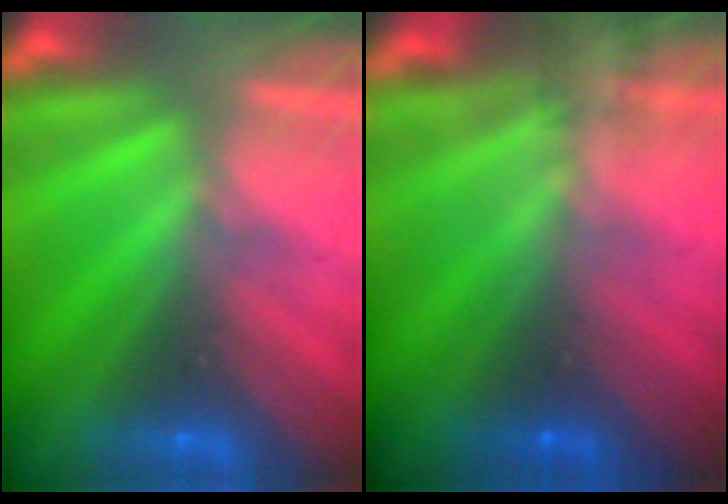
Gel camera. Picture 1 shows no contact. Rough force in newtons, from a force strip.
{"total": 5.8}